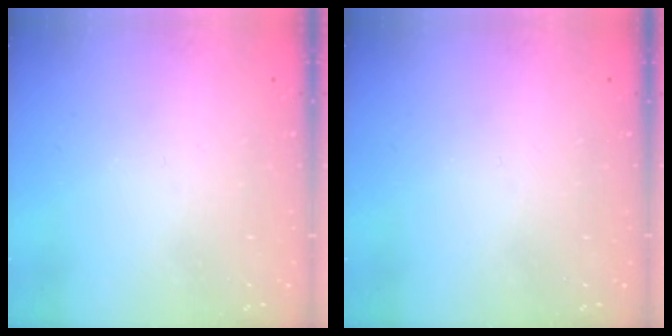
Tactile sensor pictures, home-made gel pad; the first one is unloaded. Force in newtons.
{"total": 0.0}